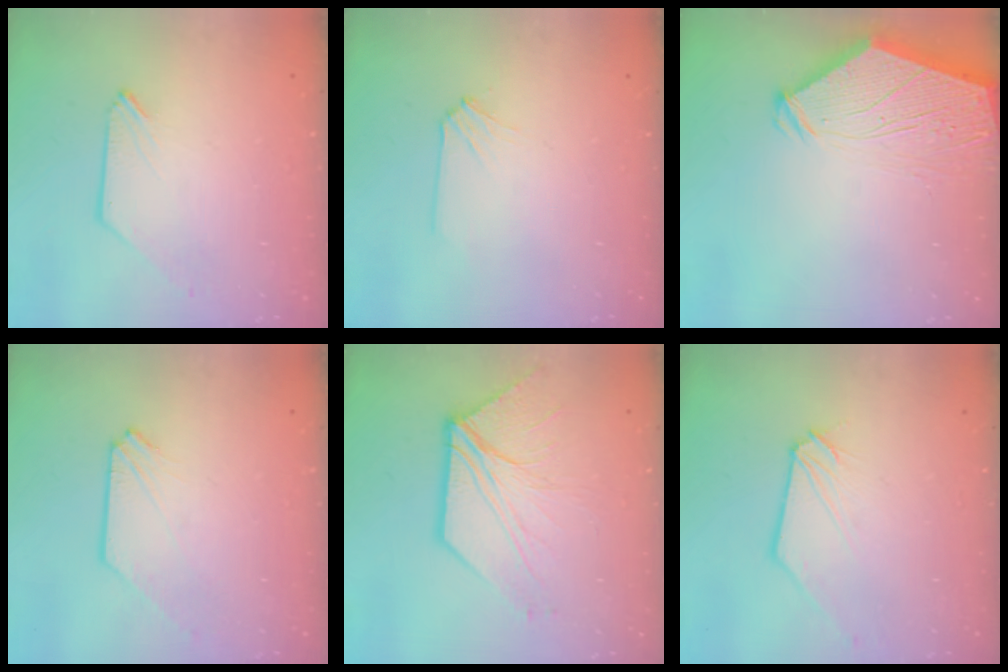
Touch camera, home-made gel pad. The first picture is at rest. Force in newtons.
{"total": 1.7, "press": 1.6, "slide": 0.3}
{"total": 10.1, "press": 10.0, "slide": 1.5}
{"total": 0.9, "press": 0.9, "slide": 0.0}
{"total": 9.4, "press": 9.4, "slide": 0.3}
{"total": 1.1, "press": 1.1, "slide": 0.1}